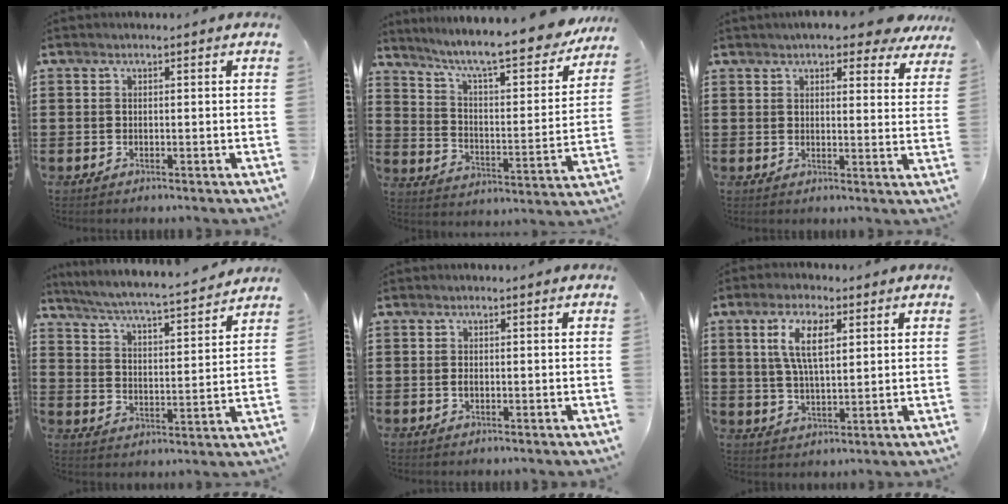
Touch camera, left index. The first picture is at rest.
{"total": 9.7, "force": [8.4, 0.4, 4.8], "torque": [-0.112, -0.065, 0.133]}
{"total": 5.5, "force": [4.8, 1.1, 2.6], "torque": [-0.048, -0.011, 0.084]}
{"total": 4.6, "force": [4.3, -0.5, 1.4], "torque": [-0.049, -0.035, 0.065]}
{"total": 0.7, "force": [-0.3, 0.4, 0.6], "torque": [-0.014, -0.003, -0.004]}
{"total": 7.5, "force": [2.9, 3.0, 6.3], "torque": [-0.132, 0.012, 0.049]}